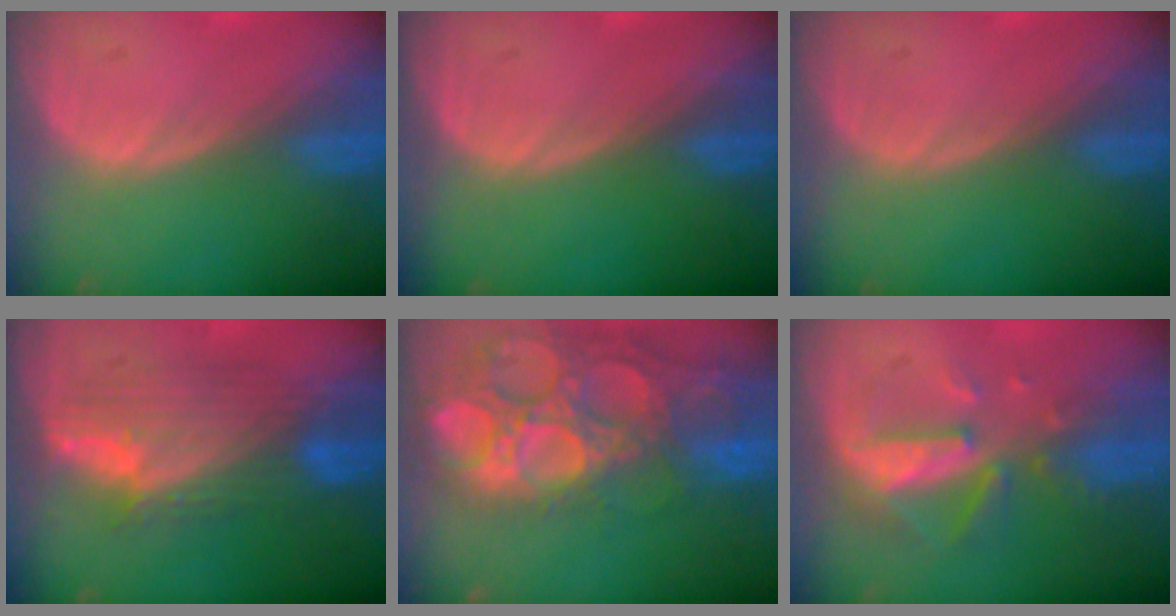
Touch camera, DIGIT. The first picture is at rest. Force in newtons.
{"total": 0.0}
{"total": 0.0}
{"total": 8.4, "press": 8.4, "slide": 0.3}
{"total": 15.7, "press": 13.0, "slide": 8.9}
{"total": 8.1, "press": 7.5, "slide": 3.3}